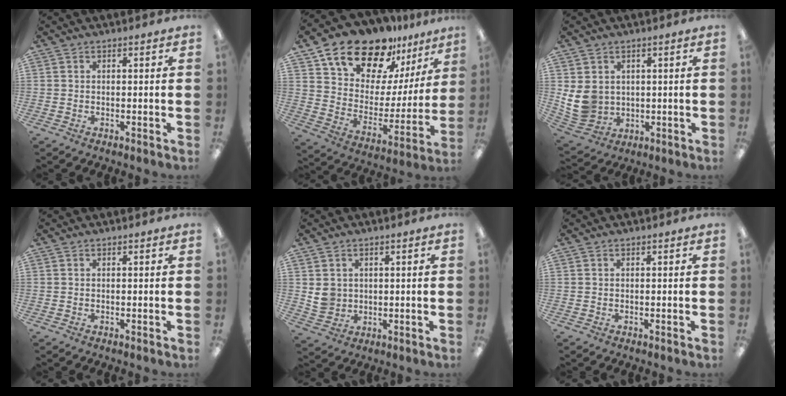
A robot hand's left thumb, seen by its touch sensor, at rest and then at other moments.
{"total": 18.2, "force": [15.1, 8.3, 5.7], "torque": [-0.122, -0.115, 0.272]}
{"total": 8.1, "force": [1.4, 7.1, 3.7], "torque": [-0.096, 0.001, 0.033]}
{"total": 0.0}
{"total": 4.5, "force": [1.2, 4.1, 1.4], "torque": [-0.017, 0.003, 0.024]}
{"total": 0.0}